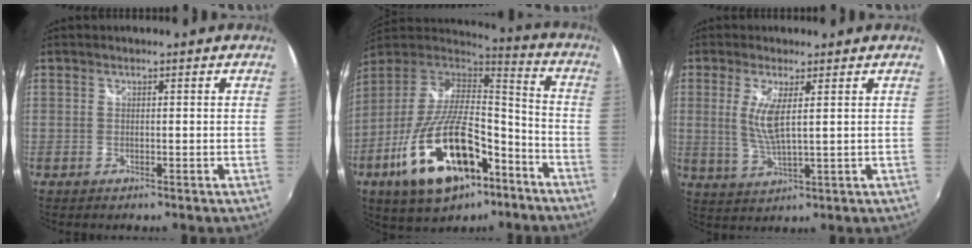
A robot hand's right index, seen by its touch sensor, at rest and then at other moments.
{"total": 24.3, "force": [-12.0, 11.0, 18.1], "torque": [-0.347, -0.020, -0.191]}
{"total": 6.1, "force": [1.3, 1.0, 5.9], "torque": [-0.123, -0.011, 0.027]}